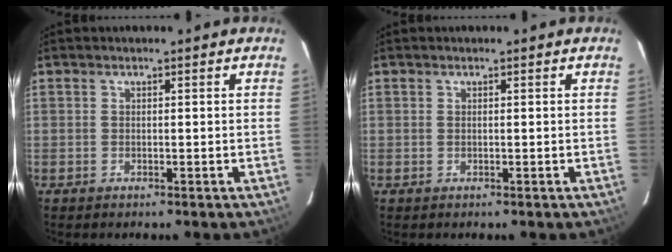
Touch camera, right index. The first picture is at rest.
{"total": 0.0}